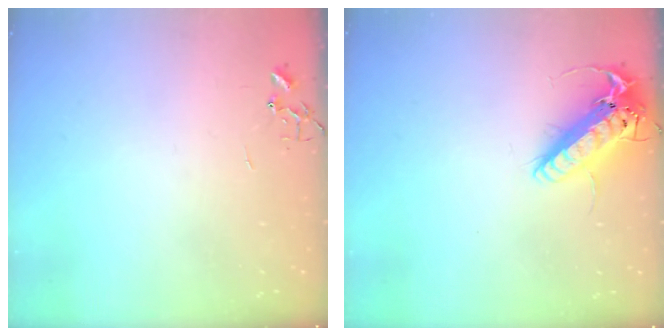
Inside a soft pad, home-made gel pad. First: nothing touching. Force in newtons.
{"total": 16.7, "press": 16.4, "slide": 3.1}